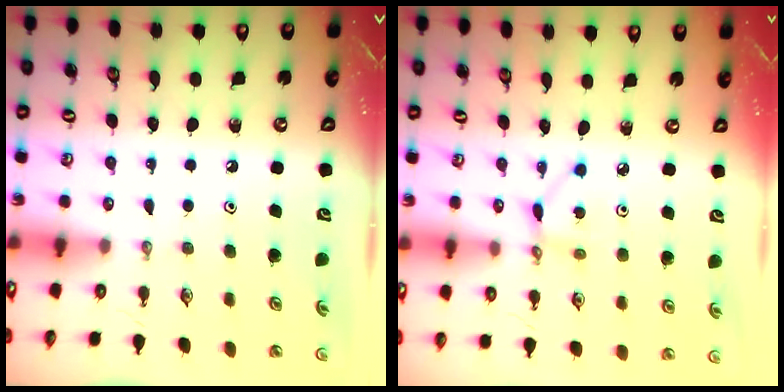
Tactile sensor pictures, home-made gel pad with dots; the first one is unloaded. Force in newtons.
{"total": 2.7, "press": 2.7, "slide": 0.1}